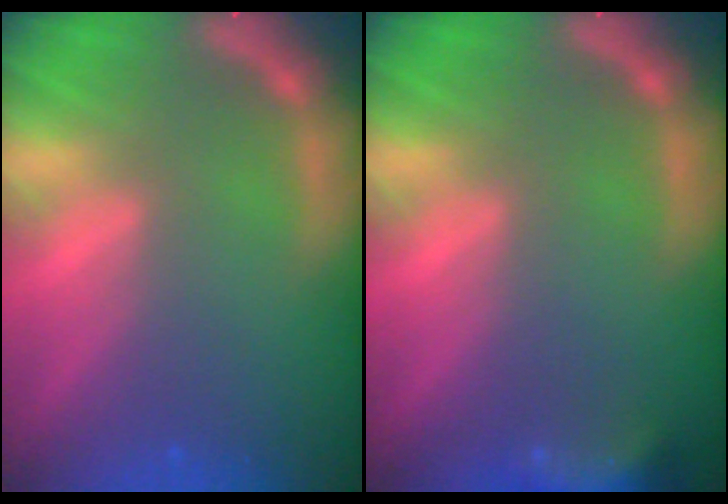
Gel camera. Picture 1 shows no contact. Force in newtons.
{"total": 5.9}